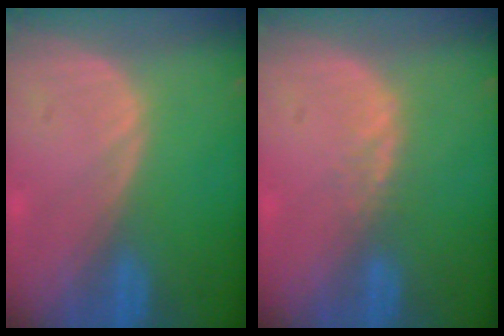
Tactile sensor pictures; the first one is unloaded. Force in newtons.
{"total": 1.4, "press": 1.4, "slide": 0.3}